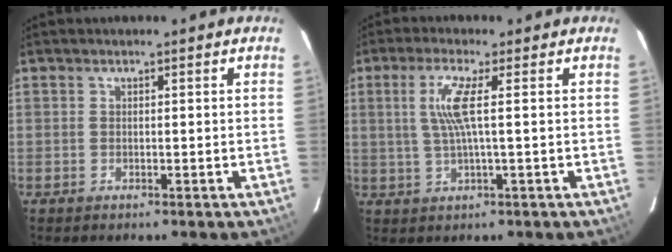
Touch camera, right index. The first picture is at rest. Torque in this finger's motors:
{"motor_torque": [0.40, -0.06, 0.36, 0.12]}